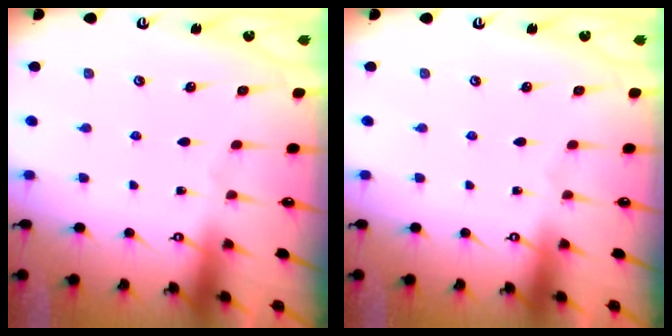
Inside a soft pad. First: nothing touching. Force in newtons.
{"total": 0.0}